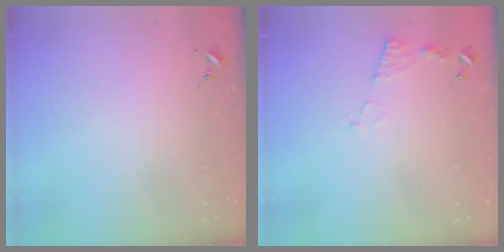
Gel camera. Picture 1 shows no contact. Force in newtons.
{"total": 6.5, "press": 6.4, "slide": 1.1}